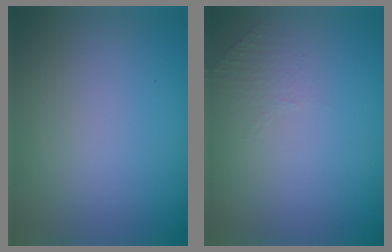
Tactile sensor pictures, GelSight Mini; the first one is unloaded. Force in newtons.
{"total": 1.0, "press": 0.5, "slide": 0.9}